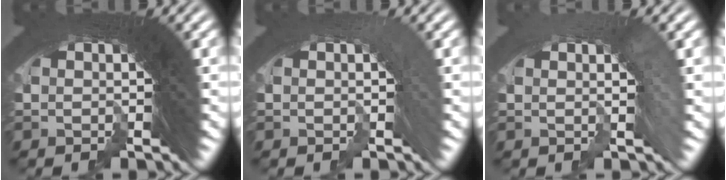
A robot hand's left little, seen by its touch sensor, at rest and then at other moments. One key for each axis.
{"total": 1.2, "fx": -1.0, "fy": -0.3, "fz": -0.7, "tx": 0.017, "ty": -0.004, "tz": -0.011}
{"total": 2.6, "fx": -2.1, "fy": -0.9, "fz": -1.1, "tx": 0.017, "ty": -0.011, "tz": -0.027}